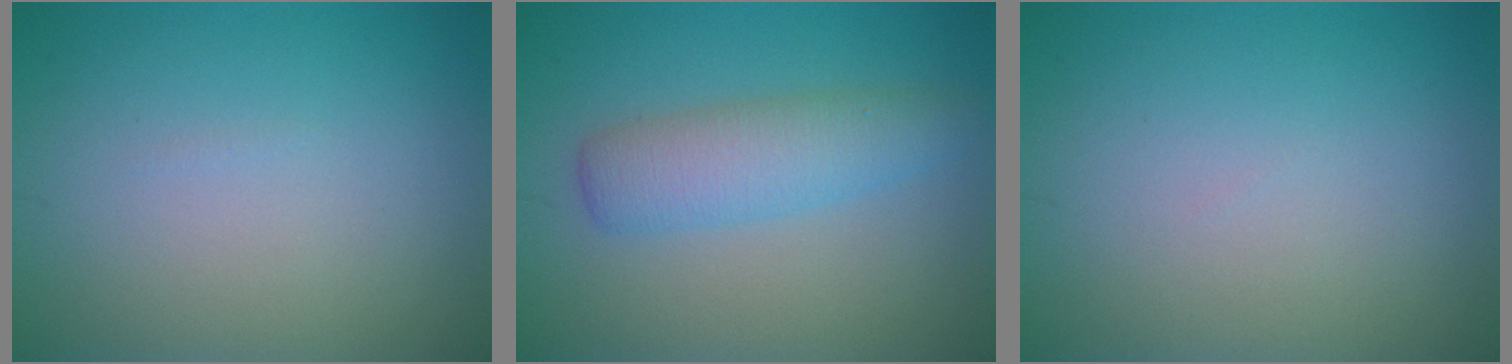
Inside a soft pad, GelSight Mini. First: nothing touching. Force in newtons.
{"total": 3.9, "press": 3.9, "slide": 0.1}
{"total": 0.0}